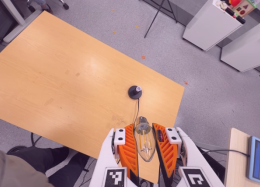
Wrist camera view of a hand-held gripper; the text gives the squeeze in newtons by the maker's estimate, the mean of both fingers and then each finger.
{"total": 21.6, "left": 23.5, "right": 19.7}